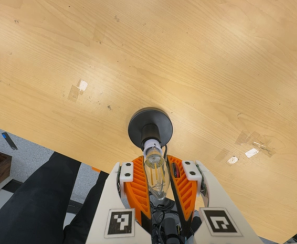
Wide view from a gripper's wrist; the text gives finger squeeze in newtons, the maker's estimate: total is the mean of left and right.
{"total": 13.4, "left": 14.0, "right": 12.8}